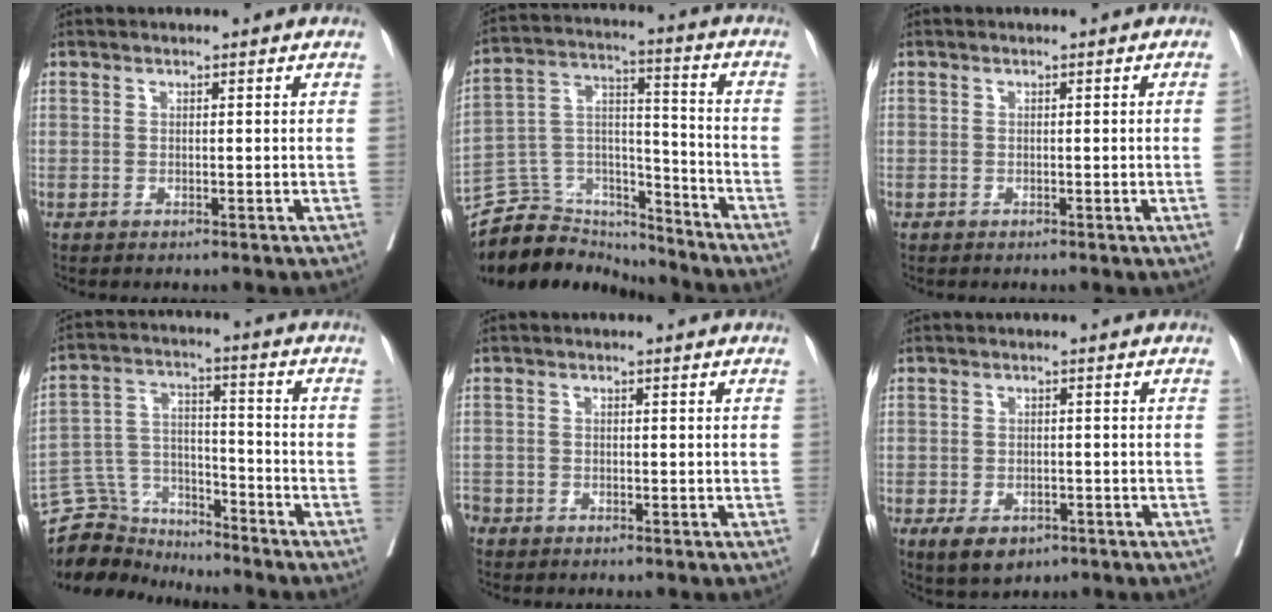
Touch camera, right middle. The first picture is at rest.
{"total": 14.5, "force": [-13.8, 4.2, 0.9], "torque": [-0.017, 0.060, -0.237]}
{"total": 0.7, "force": [-0.2, -0.1, 0.6], "torque": [-0.011, -0.001, -0.003]}
{"total": 9.6, "force": [-9.3, 2.5, -0.6], "torque": [0.005, 0.044, -0.173]}
{"total": 2.9, "force": [-2.0, 2.0, 0.3], "torque": [-0.010, 0.003, -0.044]}
{"total": 5.2, "force": [-3.1, 3.0, 2.9], "torque": [-0.048, -0.005, -0.043]}